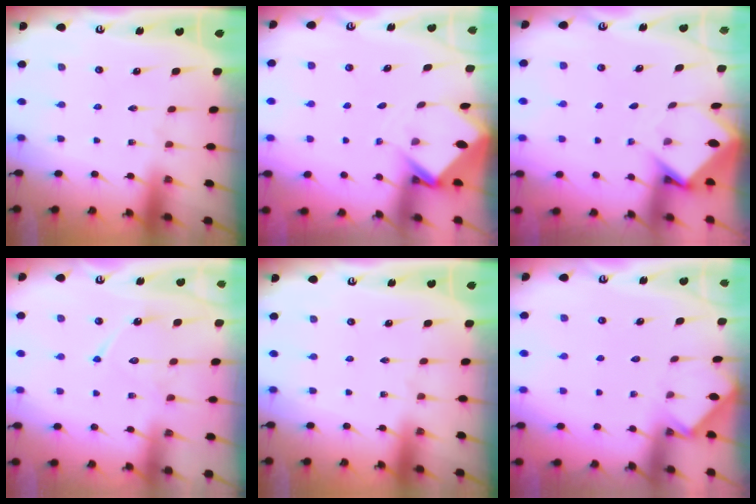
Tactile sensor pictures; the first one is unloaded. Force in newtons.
{"total": 3.6, "press": 3.6, "slide": 0.3}
{"total": 3.9, "press": 3.9, "slide": 0.3}
{"total": 11.4, "press": 11.3, "slide": 0.9}
{"total": 0.0}
{"total": 2.5, "press": 2.5, "slide": 0.4}